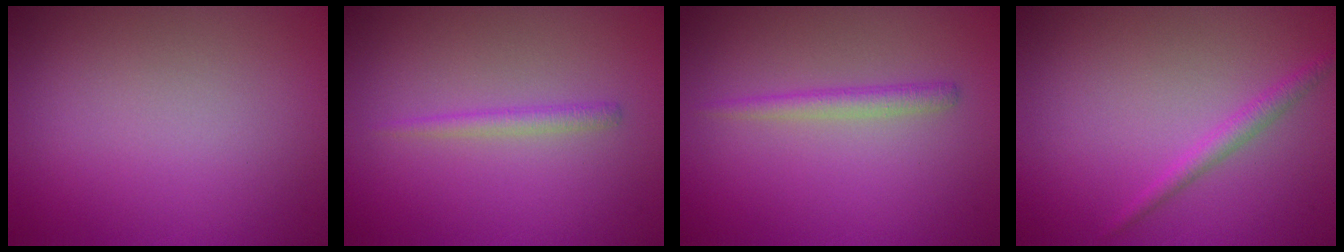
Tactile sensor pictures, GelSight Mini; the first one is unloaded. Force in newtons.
{"total": 1.1, "press": 1.1, "slide": 0.1}
{"total": 1.5, "press": 1.5, "slide": 0.1}
{"total": 1.5, "press": 1.5, "slide": 0.1}